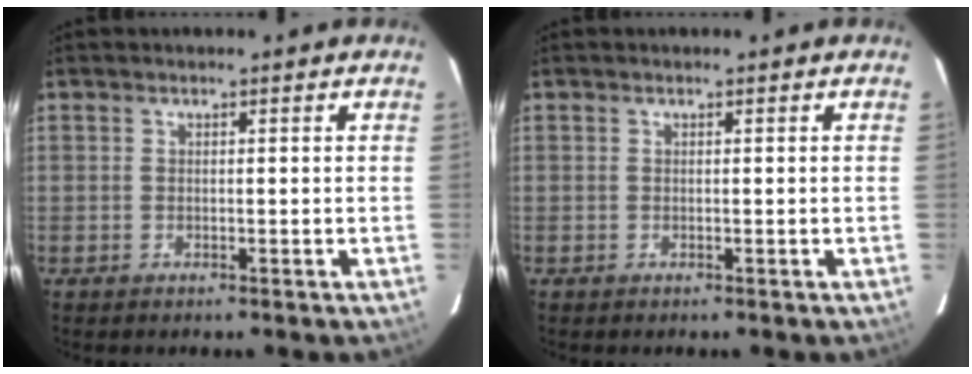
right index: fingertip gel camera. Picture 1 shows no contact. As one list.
[{"total": 0.0}]